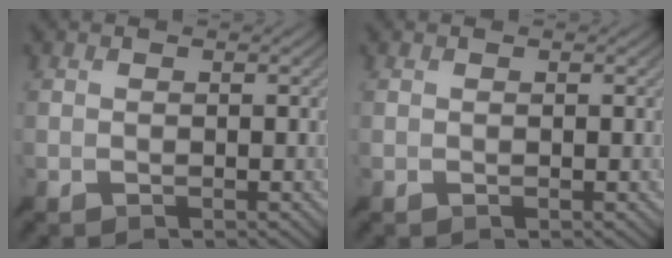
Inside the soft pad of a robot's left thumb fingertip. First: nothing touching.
{"total": 0.0}